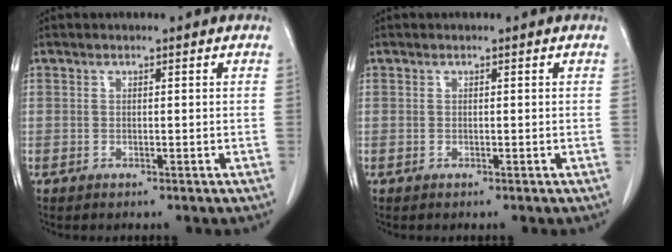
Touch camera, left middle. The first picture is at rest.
{"total": 0.0}